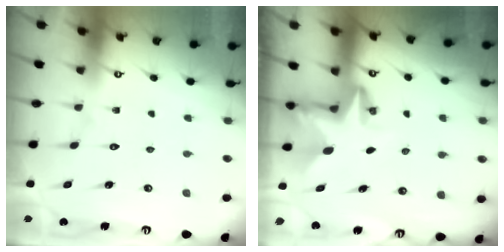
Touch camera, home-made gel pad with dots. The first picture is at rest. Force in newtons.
{"total": 2.9, "press": 2.9, "slide": 0.2}